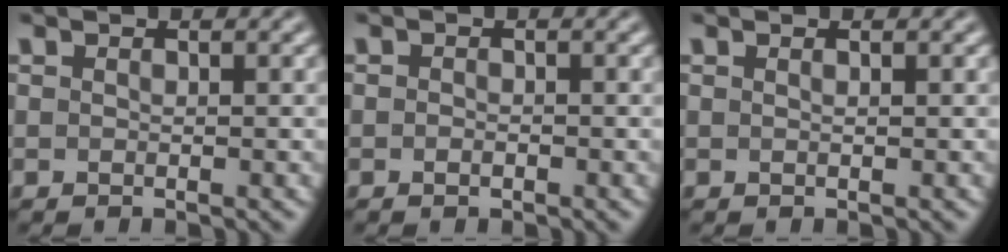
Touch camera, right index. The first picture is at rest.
{"total": 0.7, "force": [-0.6, -0.2, 0.1], "torque": [-0.003, -0.008, -0.006]}
{"total": 0.6, "force": [0.1, -0.5, 0.3], "torque": [-0.005, -0.002, 0.004]}